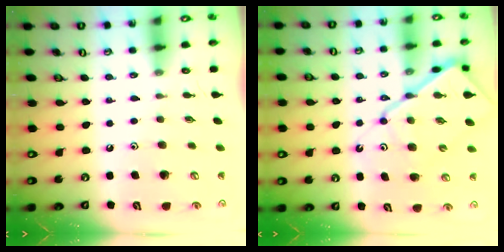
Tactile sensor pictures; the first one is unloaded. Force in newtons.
{"total": 14.9, "press": 14.8, "slide": 1.8}